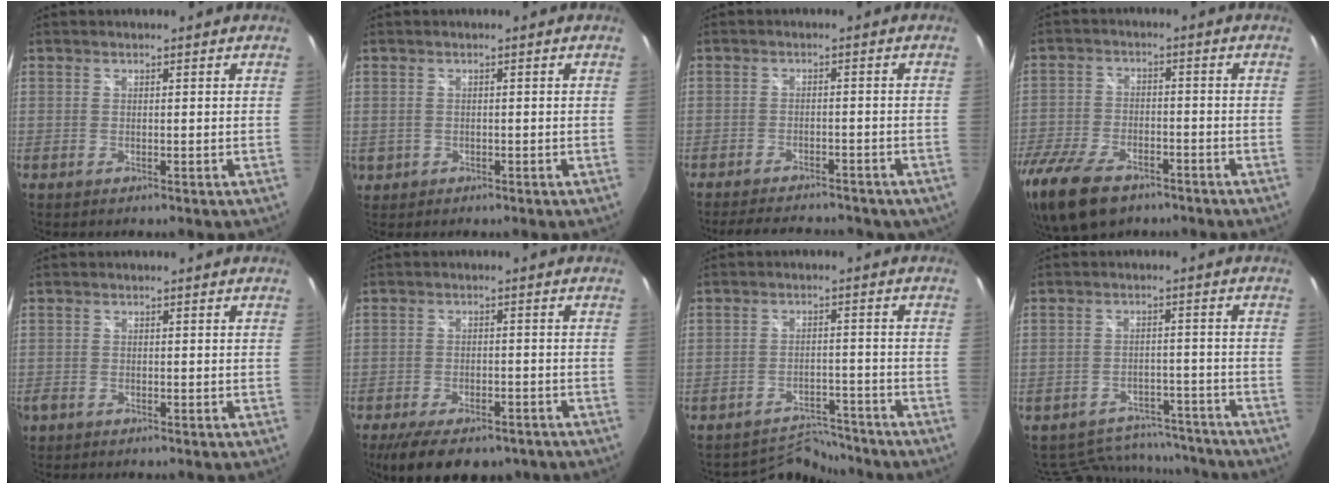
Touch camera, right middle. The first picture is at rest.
{"total": 2.3, "force": [-0.3, 2.2, 0.8], "torque": [-0.017, -0.003, 0.000]}
{"total": 12.9, "force": [-10.5, 4.8, 5.9], "torque": [-0.122, -0.012, -0.139]}
{"total": 17.1, "force": [-11.6, 8.4, 9.4], "torque": [-0.237, -0.041, -0.208]}
{"total": 1.7, "force": [-1.1, 1.2, 0.4], "torque": [-0.013, -0.003, -0.021]}
{"total": 13.3, "force": [-9.7, 5.6, 7.2], "torque": [-0.152, -0.024, -0.140]}
{"total": 6.0, "force": [-5.8, 0.7, -0.9], "torque": [0.001, 0.013, -0.094]}
{"total": 13.2, "force": [-11.5, 5.7, 3.0], "torque": [-0.071, 0.027, -0.139]}